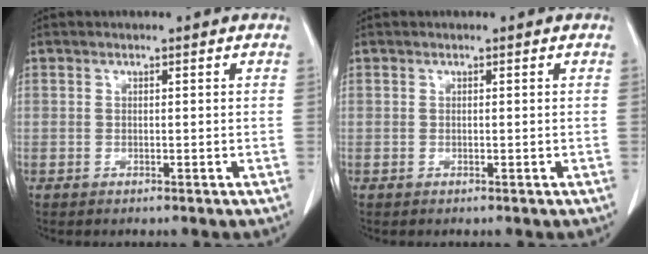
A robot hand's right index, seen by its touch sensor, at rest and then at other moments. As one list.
[{"total": 0.0}]